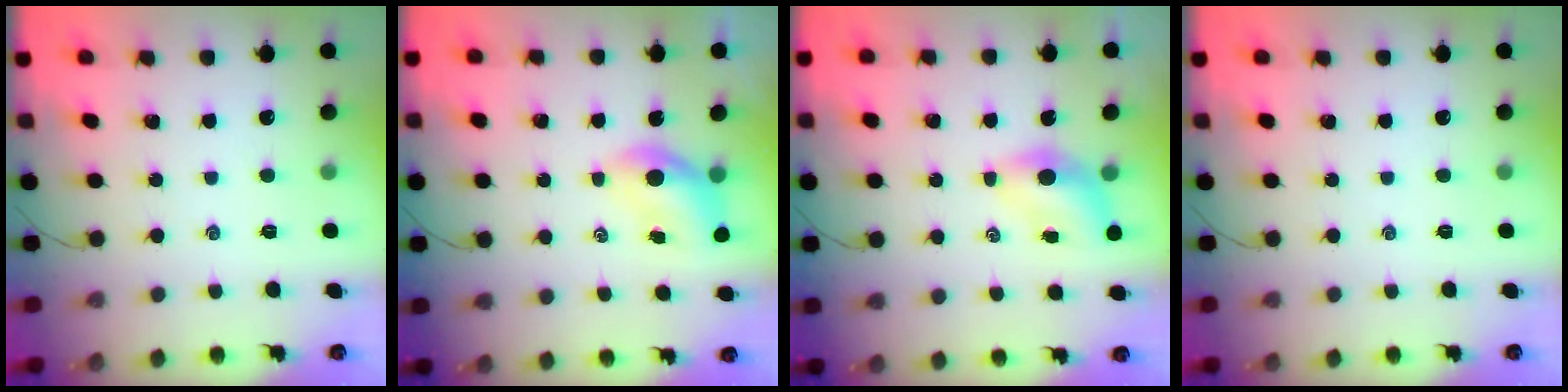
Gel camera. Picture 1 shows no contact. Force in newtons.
{"total": 5.7, "press": 5.6, "slide": 0.9}
{"total": 5.1, "press": 4.9, "slide": 1.4}
{"total": 0.0}